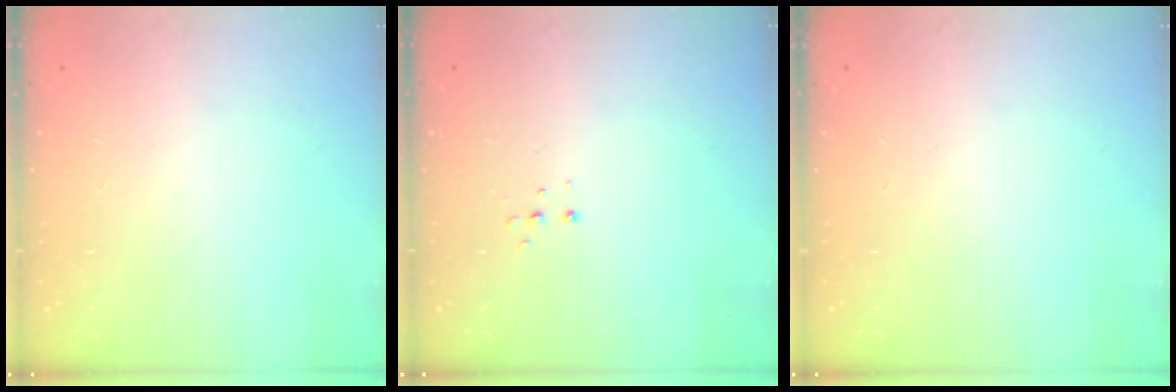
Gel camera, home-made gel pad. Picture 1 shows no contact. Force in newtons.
{"total": 3.6, "press": 3.5, "slide": 0.8}
{"total": 0.0}